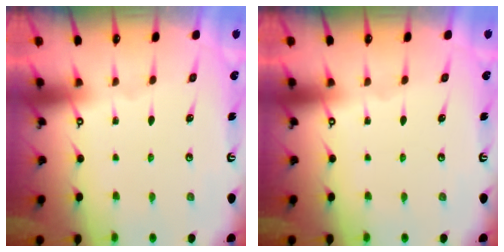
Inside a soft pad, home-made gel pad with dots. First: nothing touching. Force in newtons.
{"total": 0.0}